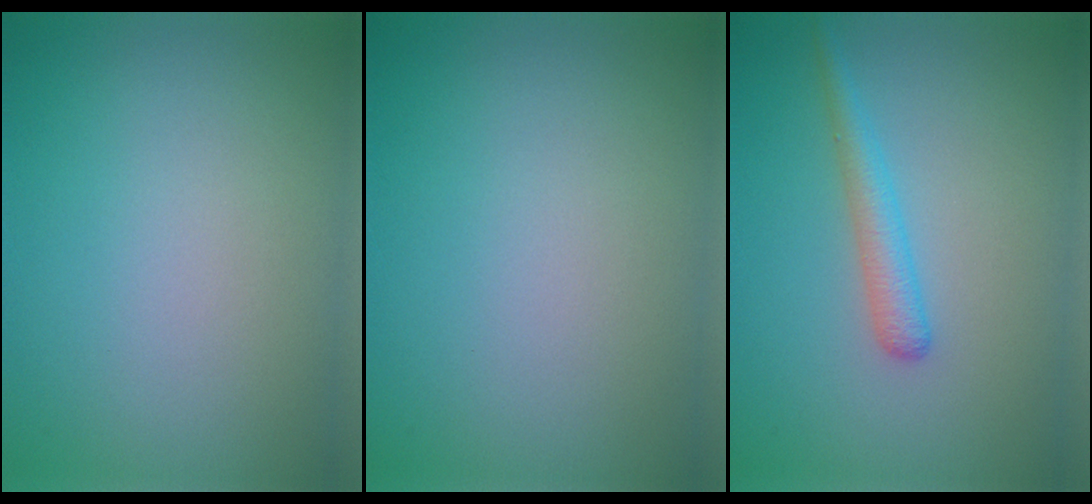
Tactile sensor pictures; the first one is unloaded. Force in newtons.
{"total": 0.0}
{"total": 2.2, "press": 2.2, "slide": 0.1}